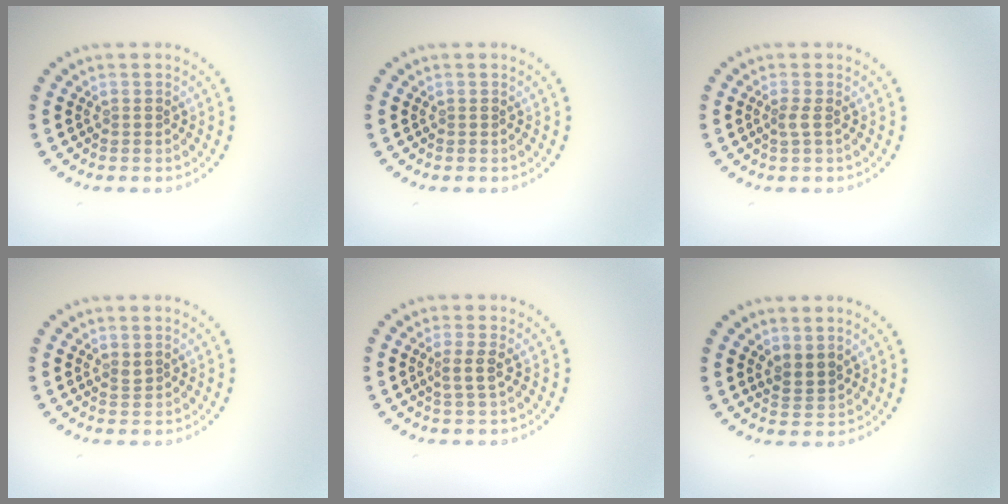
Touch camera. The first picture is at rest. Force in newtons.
{"total": 0.0}
{"total": 1.0, "press": 0.5, "slide": 0.8}
{"total": 0.6, "press": 0.5, "slide": 0.4}
{"total": 1.6, "press": 1.2, "slide": 1.0}
{"total": 2.0, "press": 1.5, "slide": 1.3}